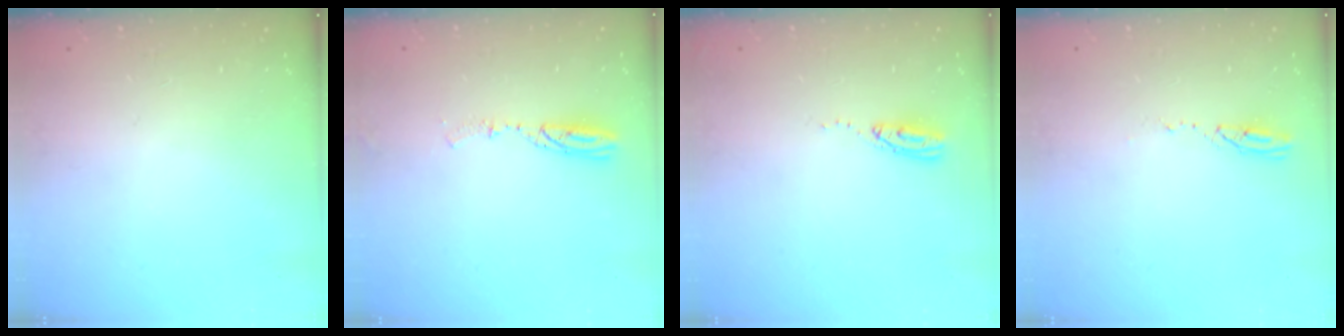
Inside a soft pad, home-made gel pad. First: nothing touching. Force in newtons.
{"total": 4.7, "press": 4.7, "slide": 0.4}
{"total": 5.4, "press": 5.4, "slide": 0.3}
{"total": 3.7, "press": 3.7, "slide": 0.4}